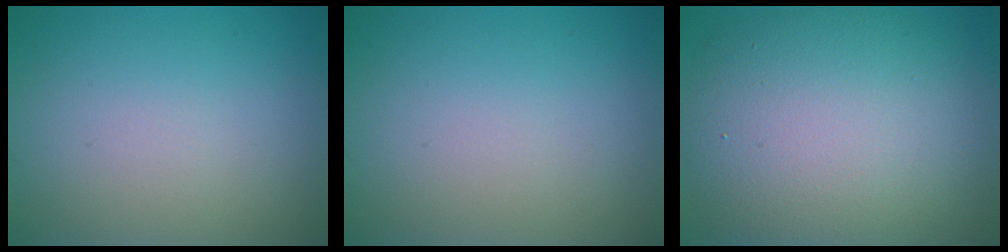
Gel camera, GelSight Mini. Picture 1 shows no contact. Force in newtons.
{"total": 0.0}
{"total": 12.2, "press": 12.2, "slide": 0.6}